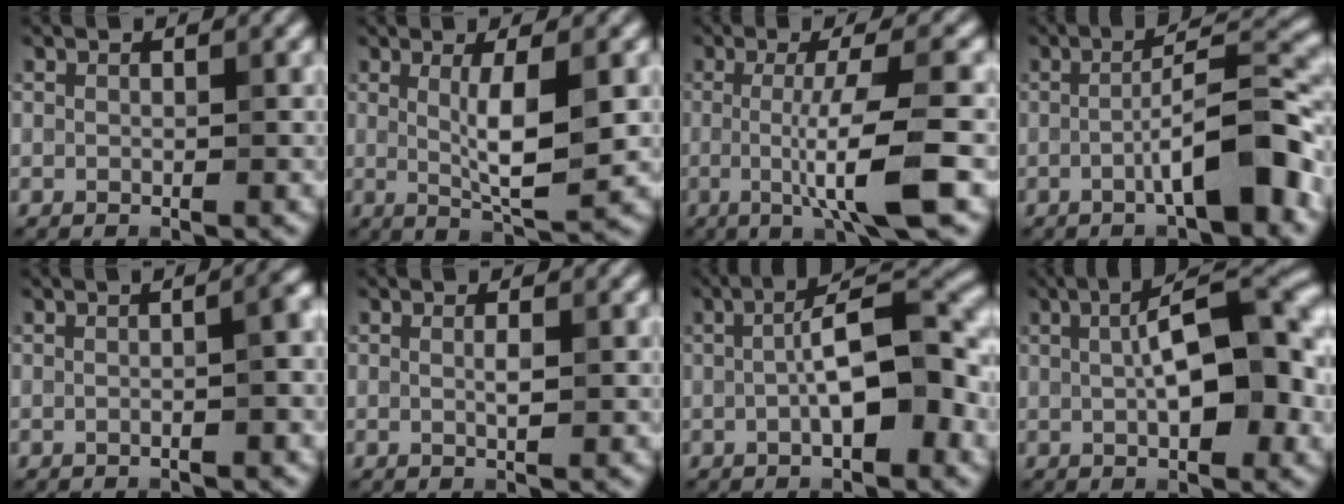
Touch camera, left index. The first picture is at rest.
{"total": 5.1, "force": [0.5, 1.0, 4.9], "torque": [-0.083, -0.006, 0.013]}
{"total": 7.3, "force": [-1.1, 1.2, 7.1], "torque": [-0.115, -0.008, -0.022]}
{"total": 7.0, "force": [-2.4, 1.3, 6.4], "torque": [-0.098, 0.022, -0.042]}
{"total": 3.5, "force": [-0.2, 1.3, 3.3], "torque": [-0.020, 0.014, -0.013]}
{"total": 1.0, "force": [0.1, 0.2, 1.0], "torque": [-0.015, 0.003, 0.001]}
{"total": 7.5, "force": [-1.0, 2.3, 7.1], "torque": [-0.105, 0.012, -0.021]}
{"total": 8.8, "force": [0.8, 3.0, 8.2], "torque": [-0.119, 0.010, 0.009]}